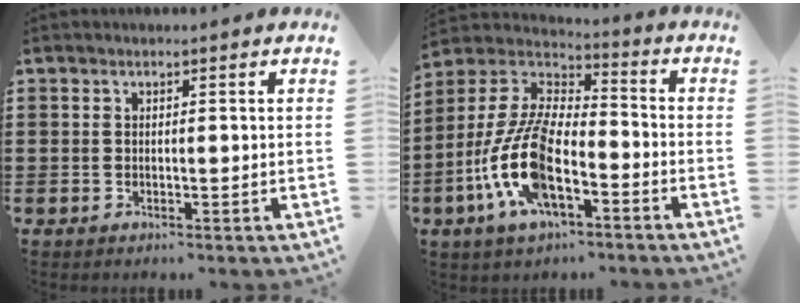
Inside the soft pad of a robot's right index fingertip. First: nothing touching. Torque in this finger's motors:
{"motor_torque": [2.14, 0.00, 1.05, 0.21]}